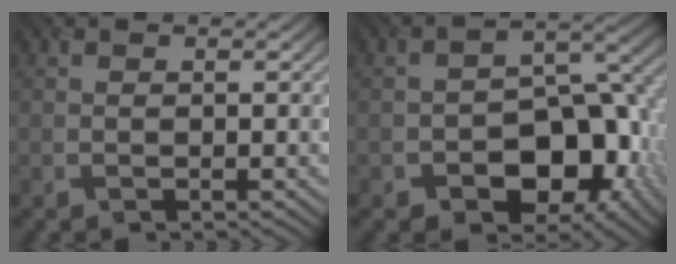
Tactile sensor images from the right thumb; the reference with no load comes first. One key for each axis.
{"total": 11.1, "fx": -4.8, "fy": 7.1, "fz": 7.1, "tx": -0.093, "ty": -0.017, "tz": -0.075}